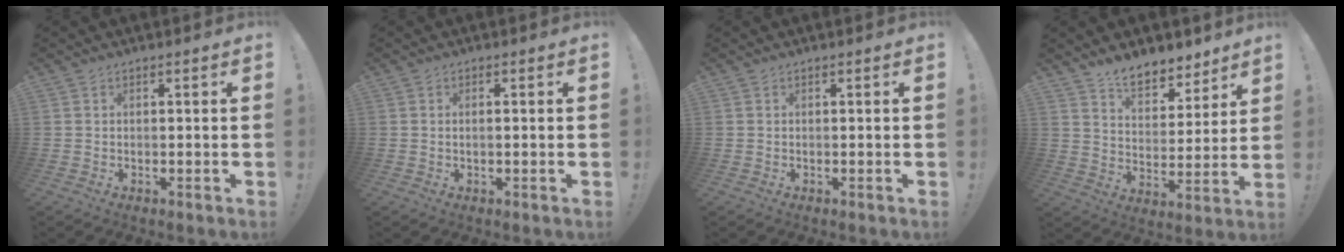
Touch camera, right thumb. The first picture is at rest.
{"total": 1.0, "force": [0.0, 0.0, 1.0], "torque": [-0.017, 0.000, -0.001]}
{"total": 0.0}
{"total": 10.1, "force": [8.4, 4.6, 3.3], "torque": [-0.050, -0.063, 0.159]}